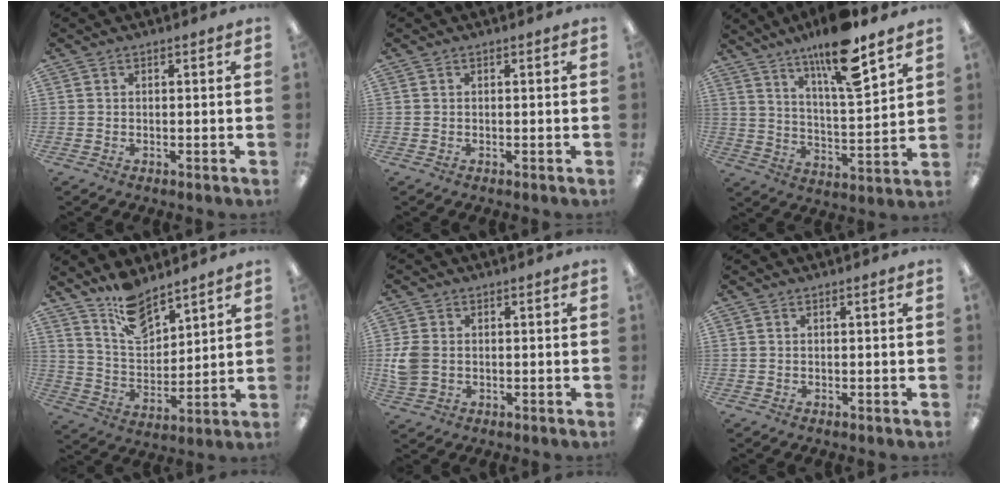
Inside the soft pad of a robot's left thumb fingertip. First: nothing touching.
{"total": 0.0}
{"total": 15.3, "force": [11.4, 2.9, 9.8], "torque": [-0.164, -0.067, 0.185]}
{"total": 10.8, "force": [9.2, 4.2, 3.9], "torque": [-0.077, -0.059, 0.171]}
{"total": 5.5, "force": [0.1, 4.3, 3.4], "torque": [-0.082, 0.004, 0.002]}
{"total": 0.0}